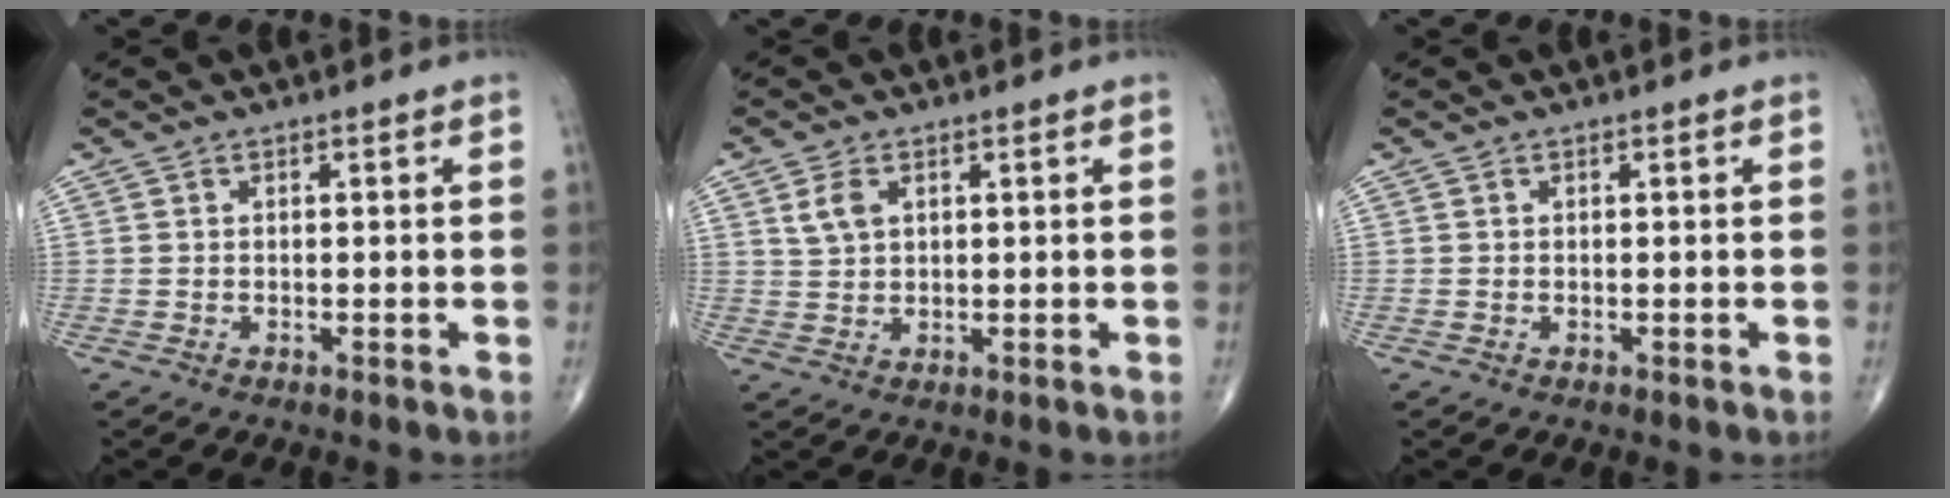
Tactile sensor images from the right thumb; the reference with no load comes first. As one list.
[{"total": 3.5, "force": [1.5, 2.2, 2.3], "torque": [-0.042, -0.003, 0.033]}, {"total": 0.0}]